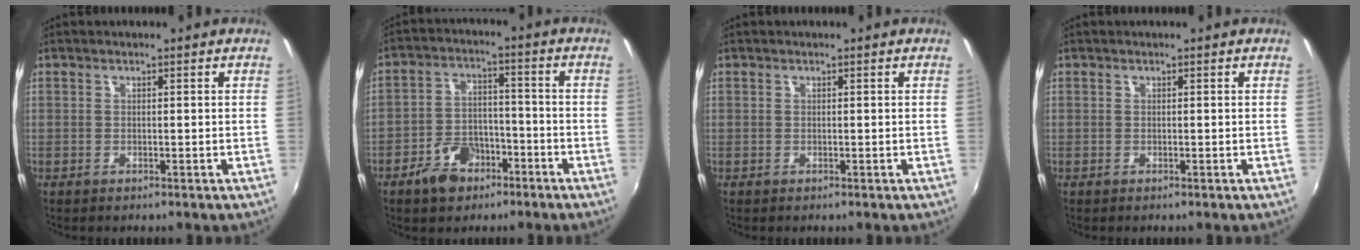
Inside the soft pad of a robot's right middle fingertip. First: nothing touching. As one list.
[{"total": 8.5, "force": [-5.4, 5.2, 4.0], "torque": [-0.088, 0.017, -0.084]}, {"total": 0.0}, {"total": 0.0}]